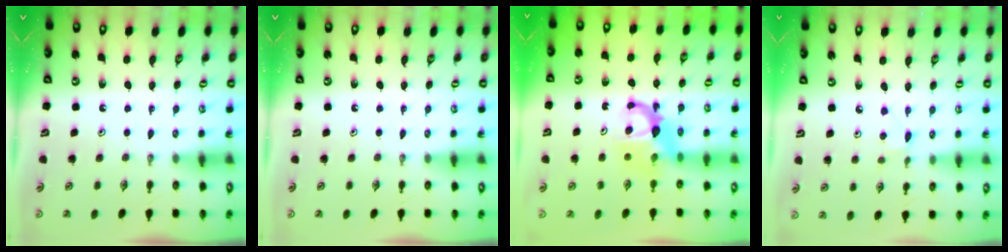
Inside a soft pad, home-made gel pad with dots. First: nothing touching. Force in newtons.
{"total": 0.0}
{"total": 7.4, "press": 7.3, "slide": 0.6}
{"total": 3.1, "press": 3.1, "slide": 0.4}